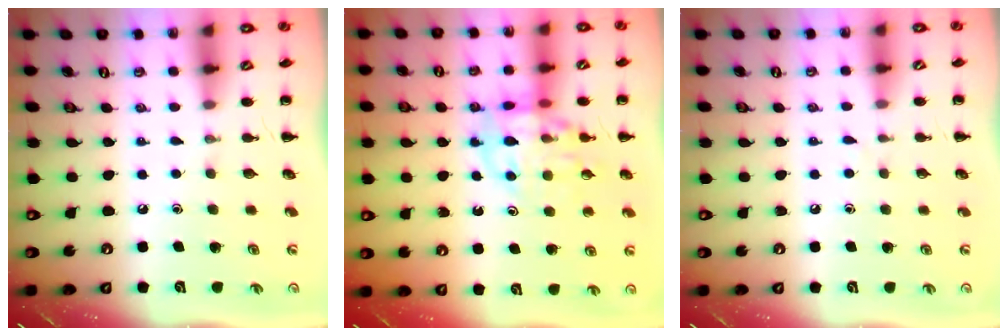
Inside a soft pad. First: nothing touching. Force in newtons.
{"total": 13.1, "press": 12.9, "slide": 2.6}
{"total": 2.8, "press": 2.6, "slide": 1.0}